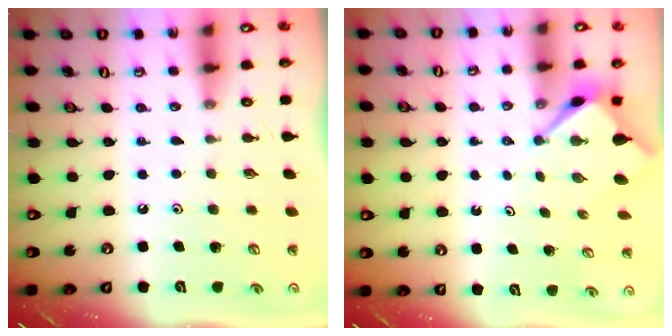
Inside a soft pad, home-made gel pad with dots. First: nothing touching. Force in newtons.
{"total": 3.1, "press": 3.1, "slide": 0.2}